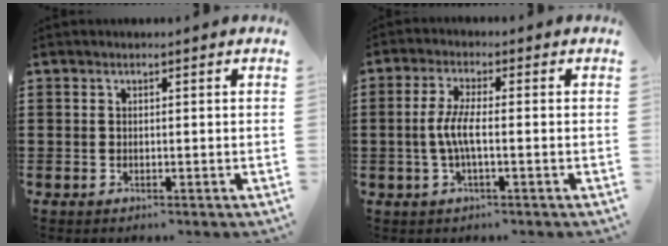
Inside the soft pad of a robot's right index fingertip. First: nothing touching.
{"total": 4.6, "force": [-0.9, 0.7, 4.4], "torque": [-0.109, -0.010, -0.028]}